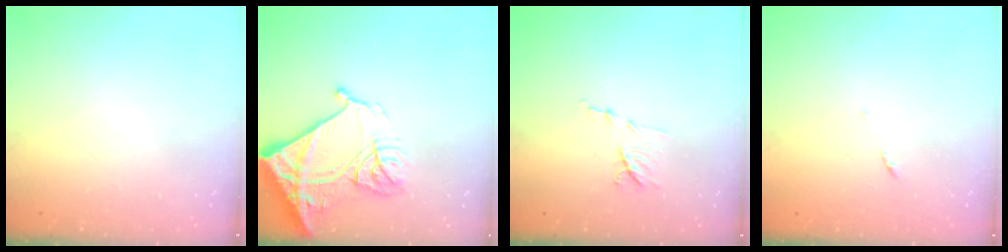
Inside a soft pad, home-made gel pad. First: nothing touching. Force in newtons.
{"total": 19.3, "press": 19.2, "slide": 2.2}
{"total": 6.9, "press": 6.9, "slide": 0.5}
{"total": 5.6, "press": 5.6, "slide": 0.4}